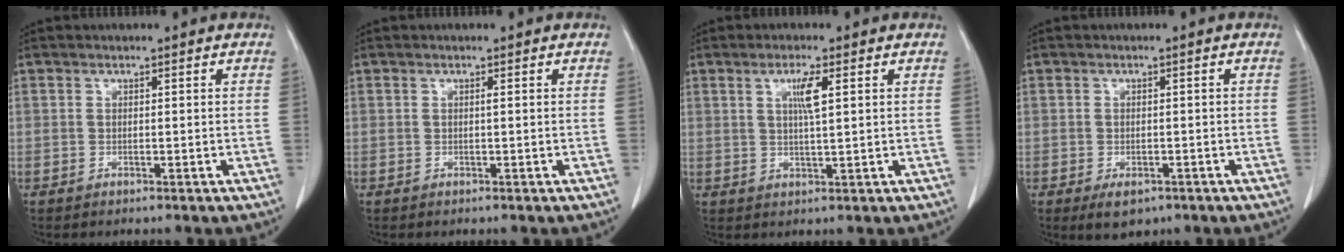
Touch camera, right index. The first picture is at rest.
{"total": 0.0}
{"total": 3.8, "force": [1.3, 0.1, 3.6], "torque": [-0.066, -0.001, 0.023]}
{"total": 3.5, "force": [-2.0, 2.1, 2.0], "torque": [-0.029, -0.003, -0.020]}